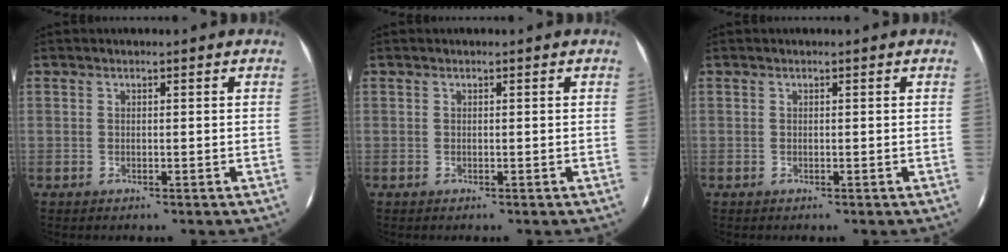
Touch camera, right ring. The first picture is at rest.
{"total": 0.0}
{"total": 0.0}